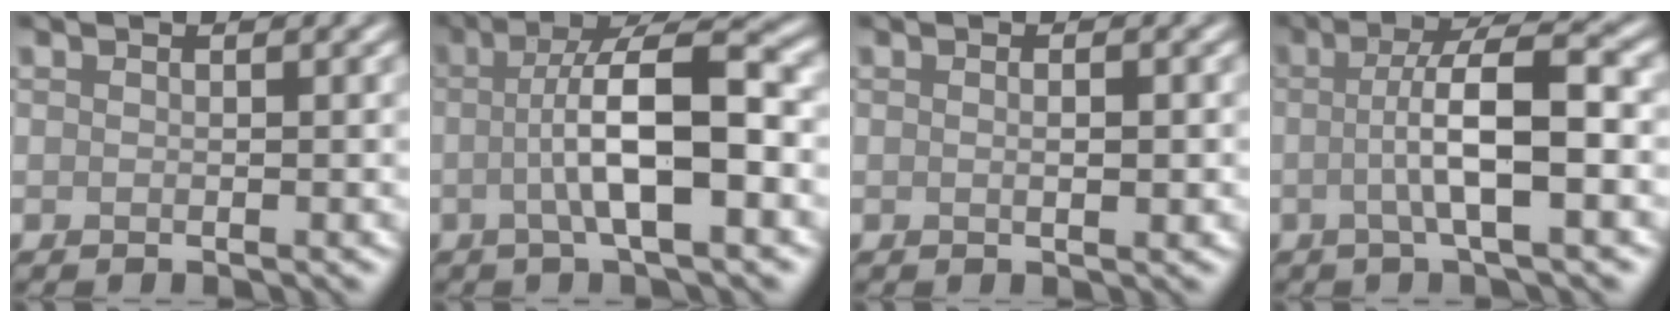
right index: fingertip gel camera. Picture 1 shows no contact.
{"total": 7.5, "force": [-0.6, 1.6, 7.2], "torque": [-0.114, 0.013, -0.015]}
{"total": 1.2, "force": [0.0, 0.2, 1.2], "torque": [-0.020, -0.001, 0.000]}
{"total": 6.1, "force": [-0.5, 1.1, 6.0], "torque": [-0.100, 0.012, -0.013]}